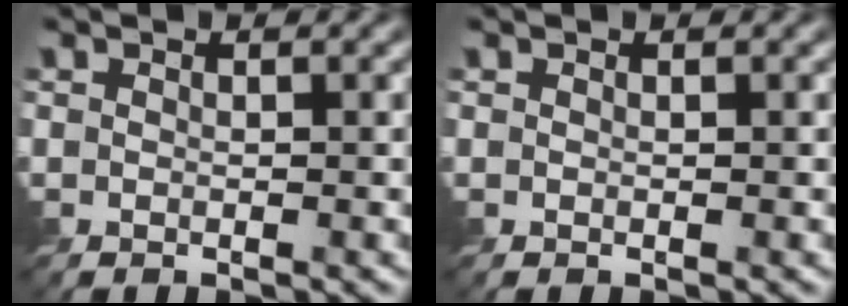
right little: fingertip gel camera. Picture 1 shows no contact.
{"total": 0.0}